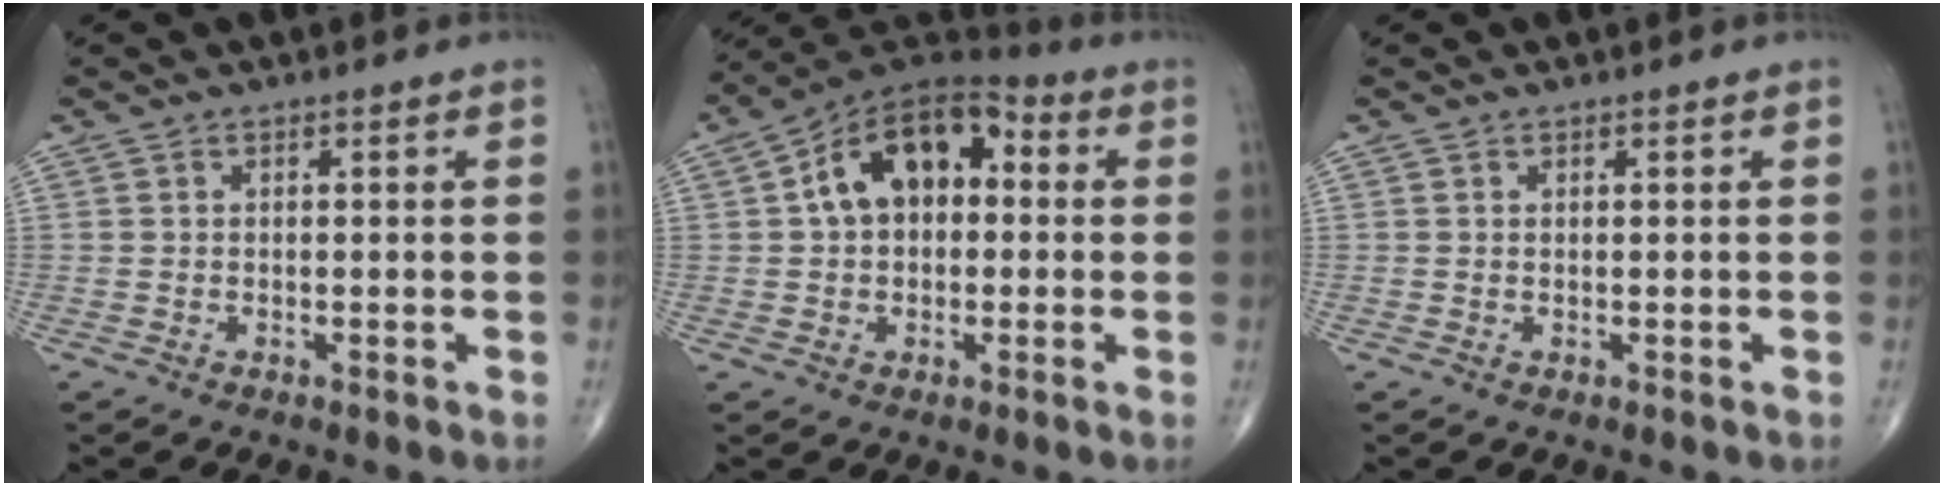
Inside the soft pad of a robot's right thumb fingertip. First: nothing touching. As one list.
[{"total": 14.7, "force": [2.2, 9.3, 11.1], "torque": [-0.154, 0.040, 0.022]}, {"total": 0.0}]